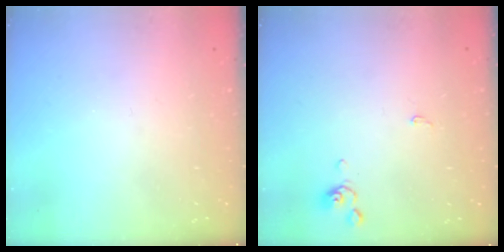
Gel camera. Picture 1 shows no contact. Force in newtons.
{"total": 0.7, "press": 0.6, "slide": 0.3}